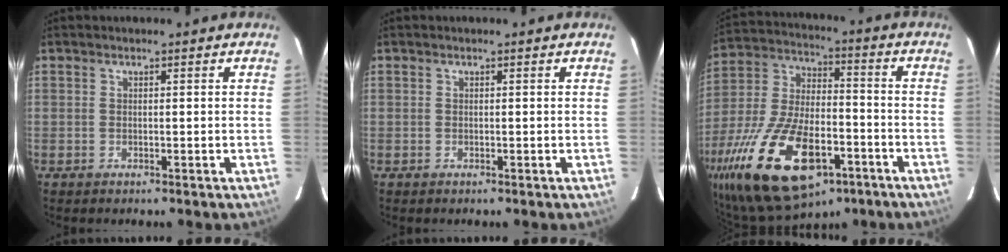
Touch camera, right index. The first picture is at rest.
{"total": 0.0}
{"total": 27.2, "force": [-13.8, 12.9, 19.5], "torque": [-0.410, -0.035, -0.225]}